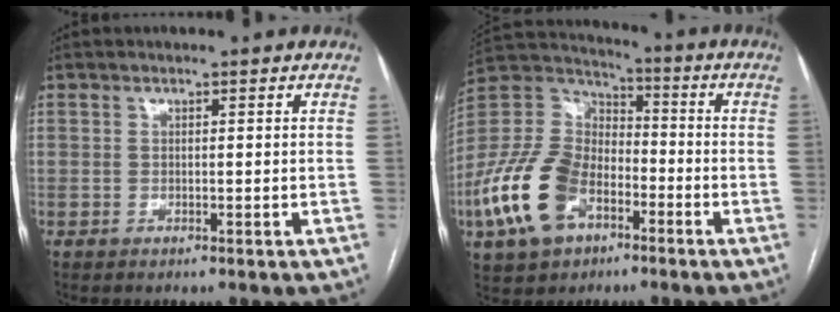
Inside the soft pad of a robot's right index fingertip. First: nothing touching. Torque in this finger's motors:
{"motor_torque": [1.78, -0.36, 0.51, 0.21]}